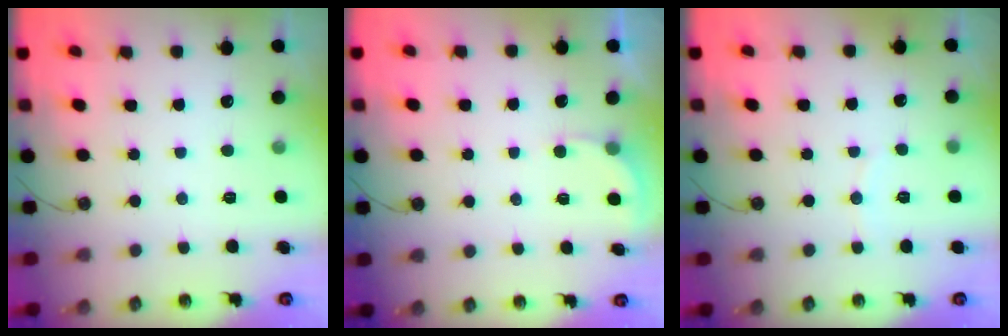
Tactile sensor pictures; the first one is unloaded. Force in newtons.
{"total": 2.6, "press": 2.6, "slide": 0.1}
{"total": 3.0, "press": 3.0, "slide": 0.2}